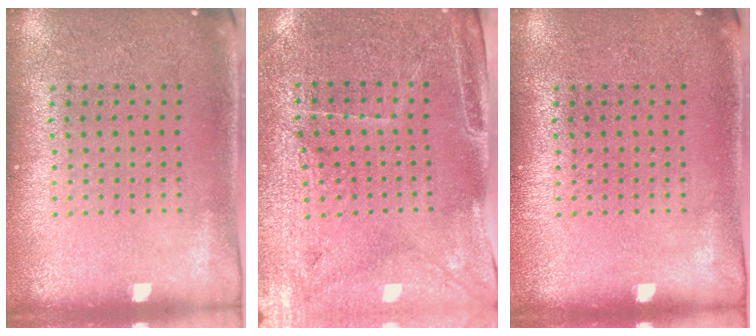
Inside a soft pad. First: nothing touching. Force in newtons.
{"total": 3.2, "press": 2.9, "slide": 1.2}
{"total": 0.0}